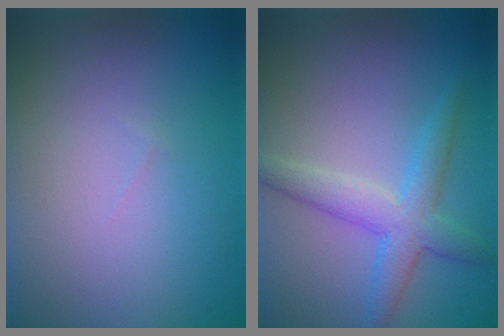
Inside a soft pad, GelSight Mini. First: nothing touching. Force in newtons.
{"total": 3.8, "press": 3.8, "slide": 0.2}